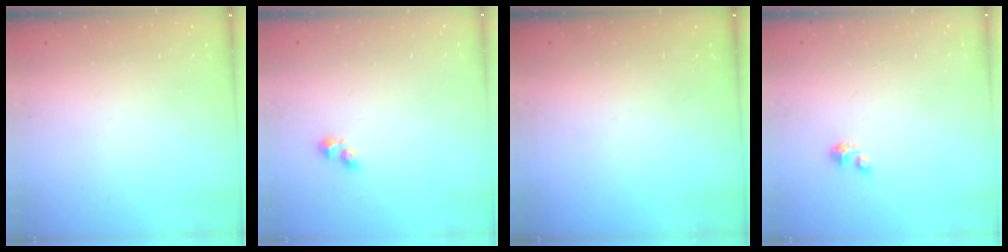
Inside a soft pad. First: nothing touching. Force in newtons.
{"total": 2.2, "press": 2.2, "slide": 0.5}
{"total": 0.0}
{"total": 2.1, "press": 2.1, "slide": 0.1}